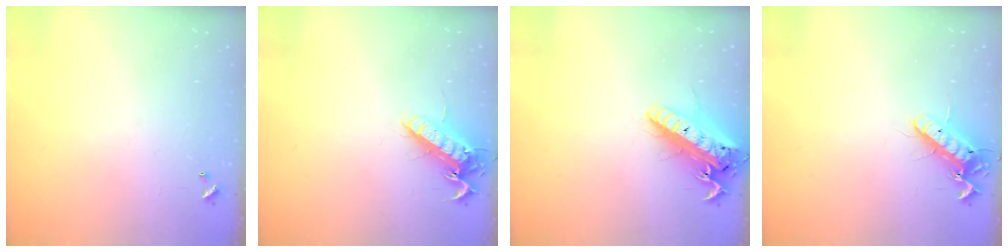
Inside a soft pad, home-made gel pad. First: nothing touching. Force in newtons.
{"total": 13.5, "press": 13.5, "slide": 1.2}
{"total": 19.8, "press": 19.4, "slide": 4.0}
{"total": 13.1, "press": 12.9, "slide": 2.2}